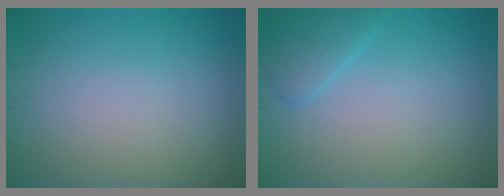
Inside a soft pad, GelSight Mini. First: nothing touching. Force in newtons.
{"total": 1.8, "press": 1.8, "slide": 0.1}